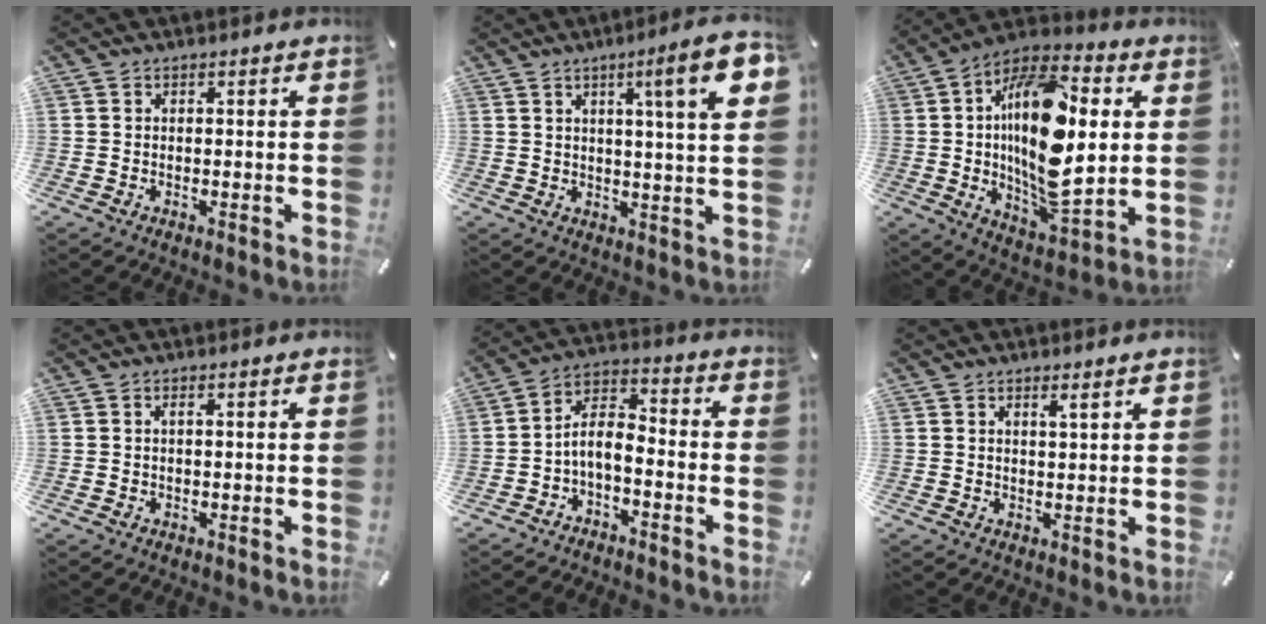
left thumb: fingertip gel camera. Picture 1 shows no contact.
{"total": 13.1, "force": [5.2, 1.3, 11.9], "torque": [-0.180, -0.016, 0.074]}
{"total": 22.3, "force": [2.7, 11.1, 19.2], "torque": [-0.344, -0.018, 0.040]}
{"total": 0.8, "force": [0.2, 0.2, 0.8], "torque": [-0.016, 0.000, 0.003]}
{"total": 6.2, "force": [-3.2, 3.2, 4.2], "torque": [-0.090, -0.003, -0.063]}
{"total": 1.8, "force": [1.4, 0.1, 1.2], "torque": [-0.023, -0.001, 0.024]}